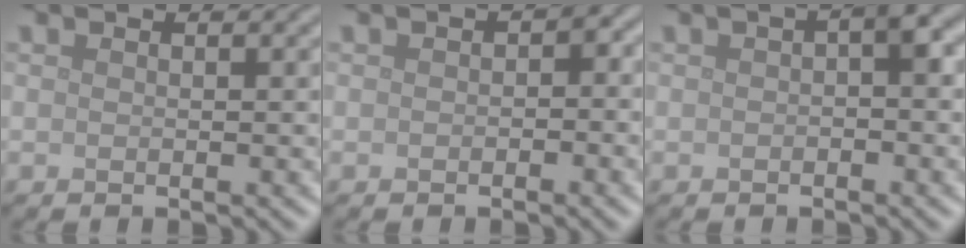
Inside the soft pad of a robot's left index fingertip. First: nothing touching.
{"total": 1.5, "force": [-0.2, 0.9, 1.2], "torque": [-0.013, 0.002, -0.003]}
{"total": 2.1, "force": [0.1, 0.6, 2.1], "torque": [-0.028, 0.010, 0.000]}